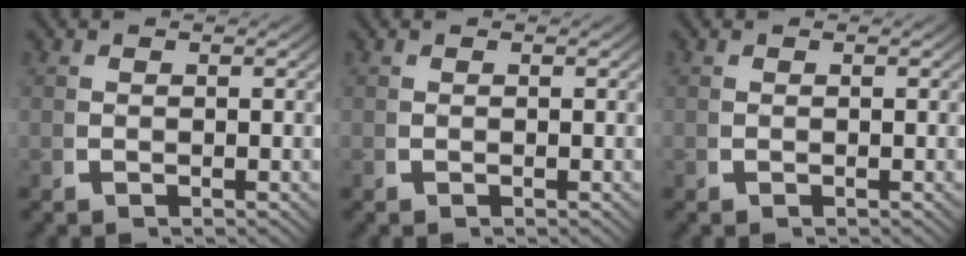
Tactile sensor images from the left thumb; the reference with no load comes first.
{"total": 0.0}
{"total": 0.0}